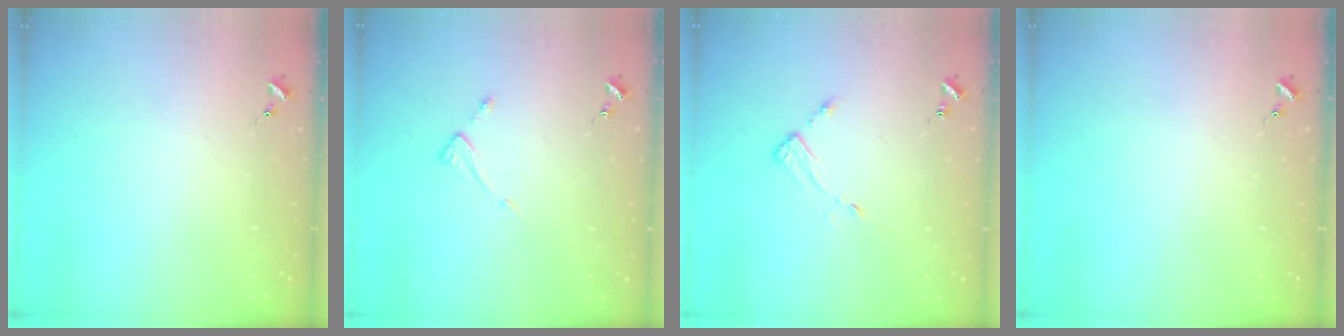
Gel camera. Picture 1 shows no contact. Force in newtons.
{"total": 3.8, "press": 3.7, "slide": 0.4}
{"total": 3.7, "press": 3.6, "slide": 0.4}
{"total": 0.0}